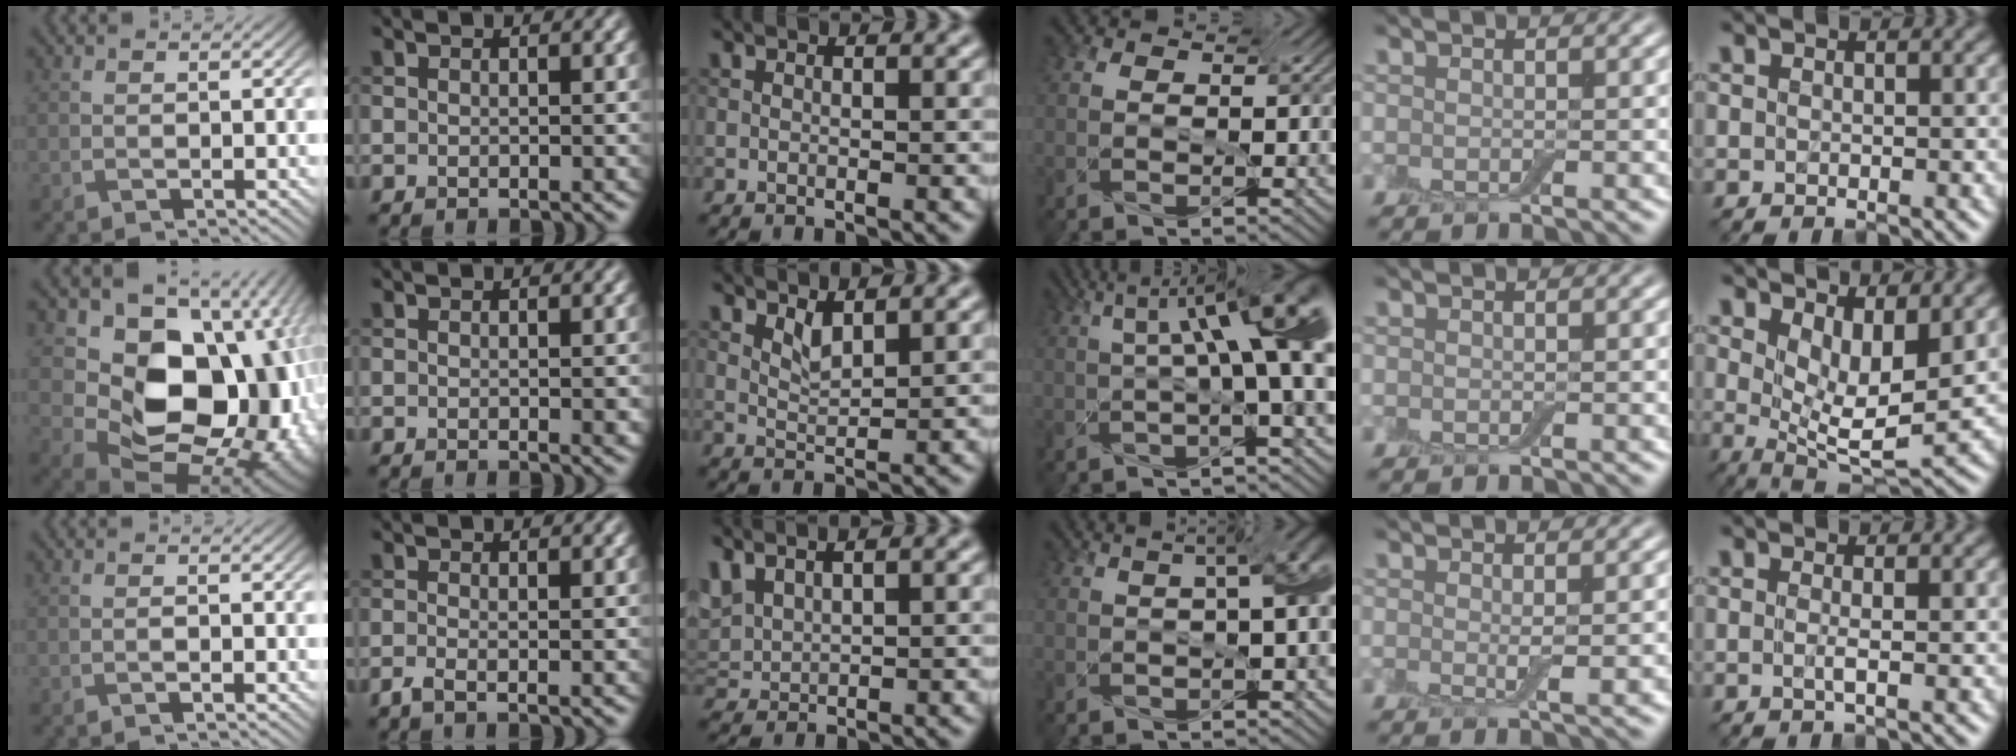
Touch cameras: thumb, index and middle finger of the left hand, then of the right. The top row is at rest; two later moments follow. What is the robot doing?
{"motion": "screw", "object": "jar lid"}